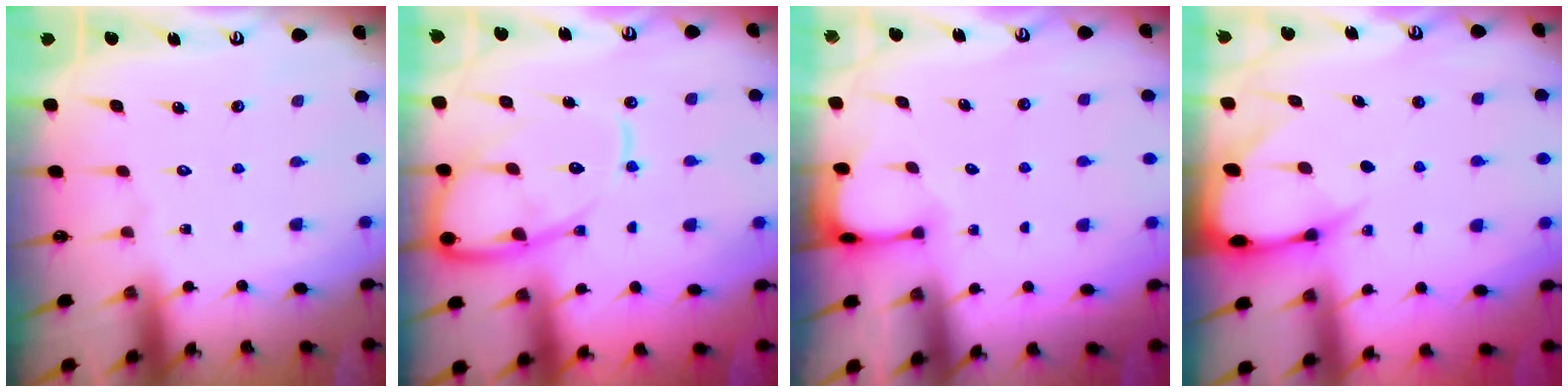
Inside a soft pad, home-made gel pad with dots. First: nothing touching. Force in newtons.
{"total": 14.2, "press": 14.1, "slide": 1.5}
{"total": 2.3, "press": 2.3, "slide": 0.4}
{"total": 6.6, "press": 6.6, "slide": 0.7}